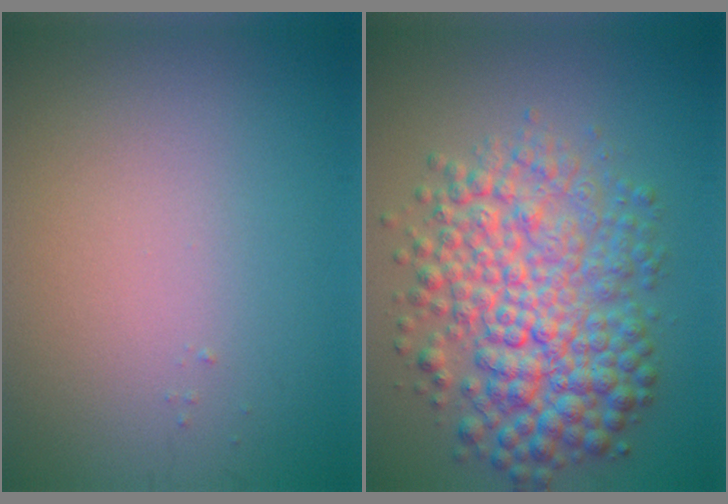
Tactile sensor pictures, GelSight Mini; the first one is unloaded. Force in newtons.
{"total": 8.4, "press": 8.4, "slide": 0.1}